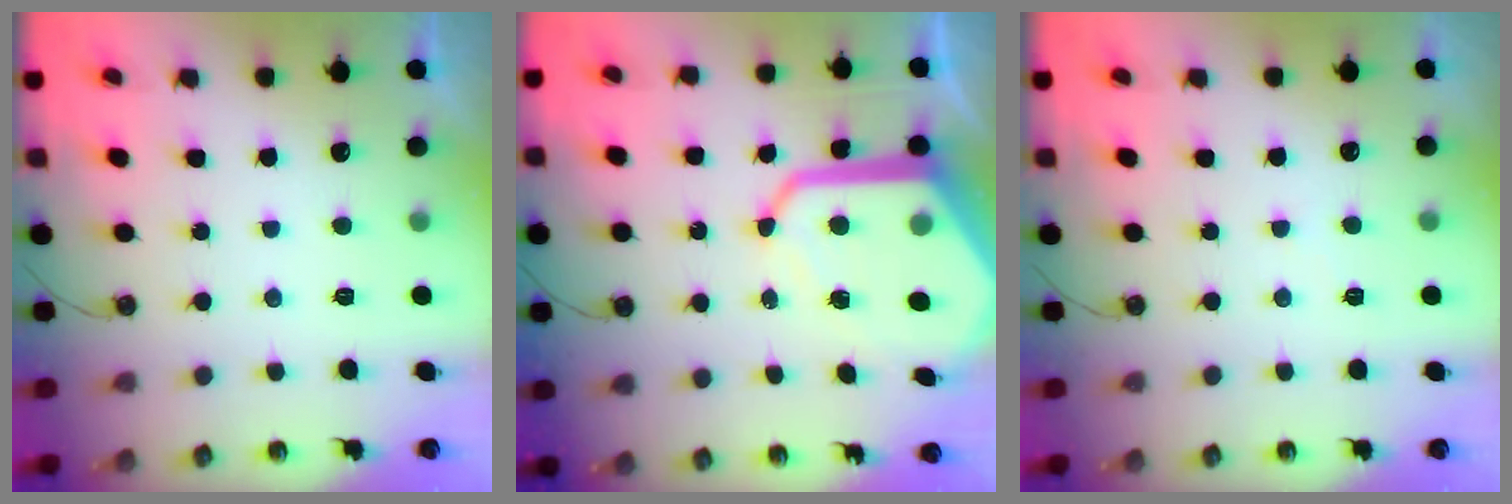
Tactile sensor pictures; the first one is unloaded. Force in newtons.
{"total": 17.4, "press": 17.4, "slide": 1.5}
{"total": 3.6, "press": 3.5, "slide": 0.6}